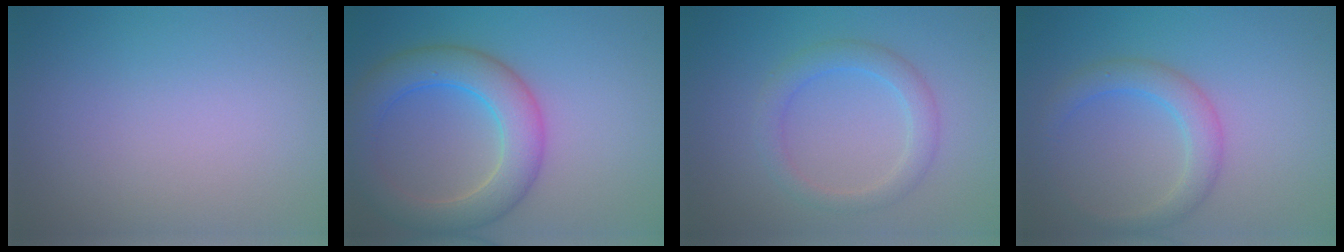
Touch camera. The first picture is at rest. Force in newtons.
{"total": 6.4, "press": 6.4, "slide": 0.2}
{"total": 2.7, "press": 2.6, "slide": 0.3}
{"total": 3.0, "press": 3.0, "slide": 0.1}